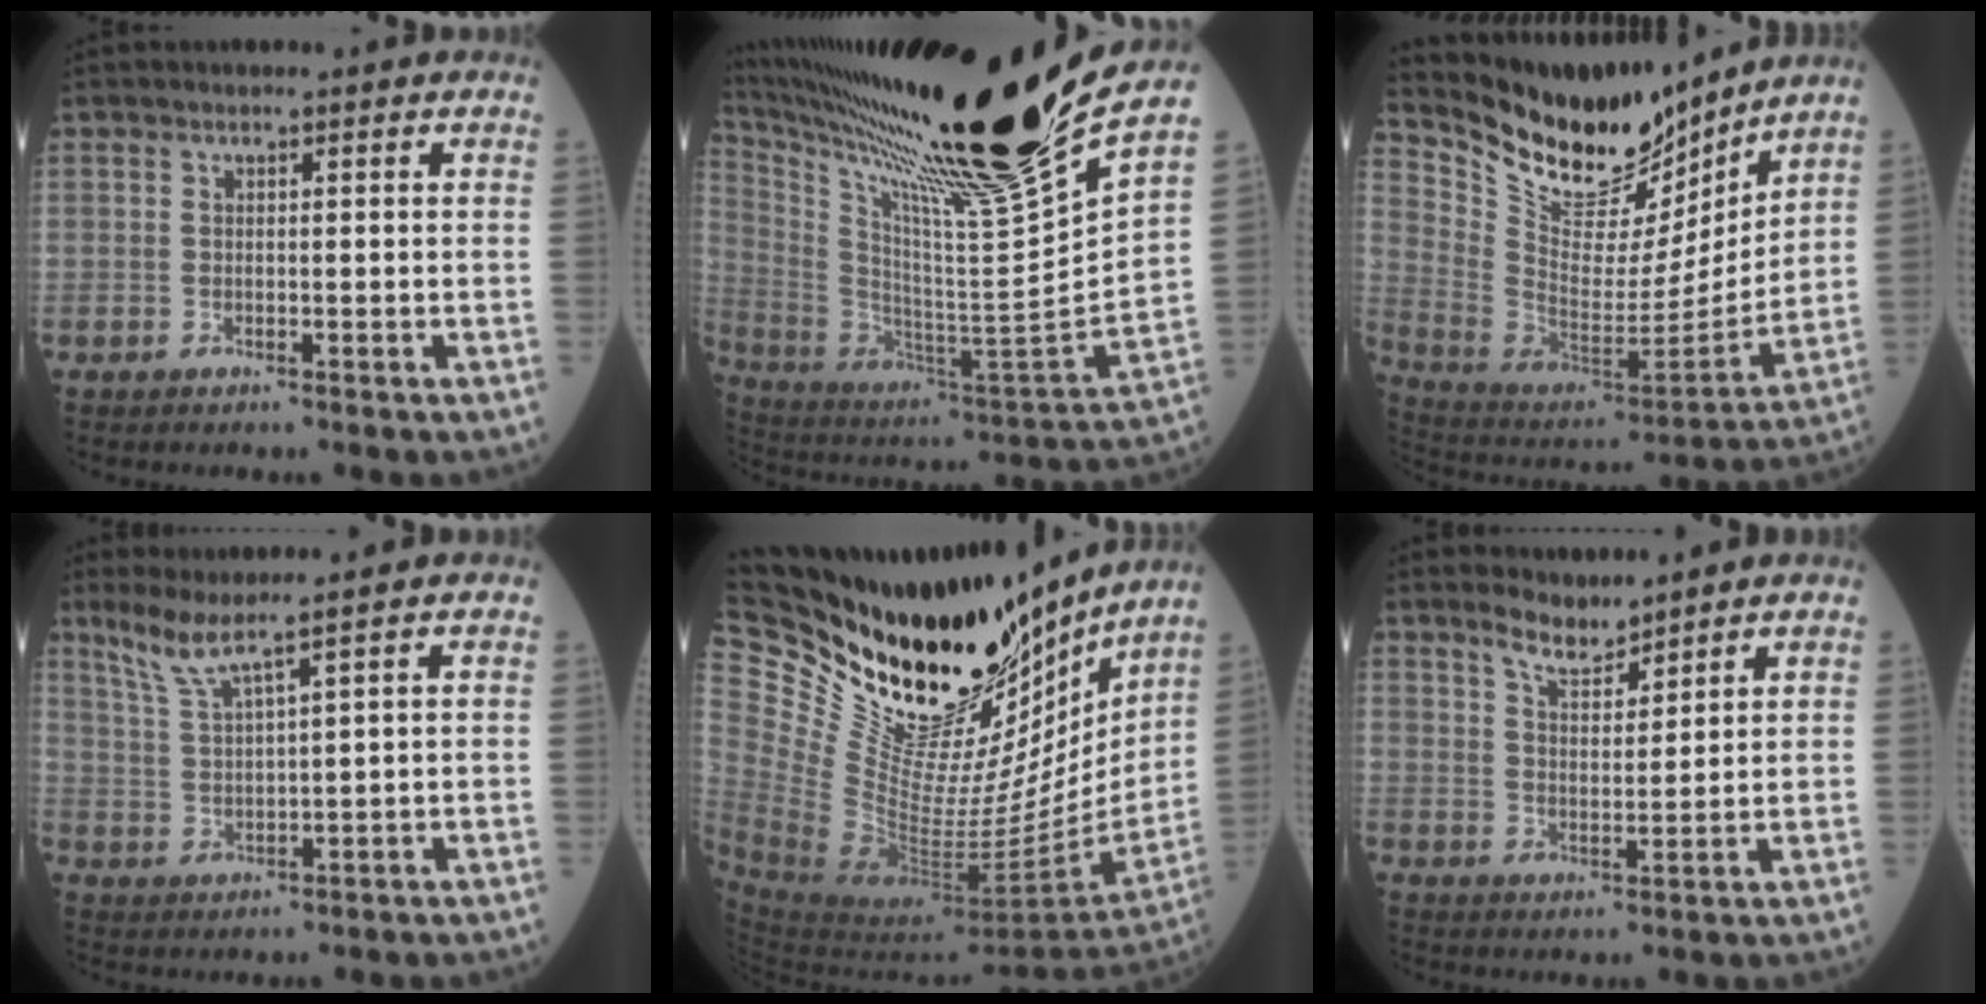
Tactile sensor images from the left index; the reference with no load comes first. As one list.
[{"total": 32.2, "force": [24.4, -2.1, 20.9], "torque": [-0.363, -0.093, 0.393]}, {"total": 18.2, "force": [15.9, 5.3, 7.0], "torque": [-0.137, -0.026, 0.286]}, {"total": 4.6, "force": [3.7, -1.0, 2.6], "torque": [-0.059, -0.005, 0.081]}, {"total": 34.3, "force": [28.3, 11.0, 16.0], "torque": [-0.315, -0.044, 0.445]}, {"total": 4.3, "force": [4.1, 0.8, 1.2], "torque": [-0.027, -0.003, 0.079]}]